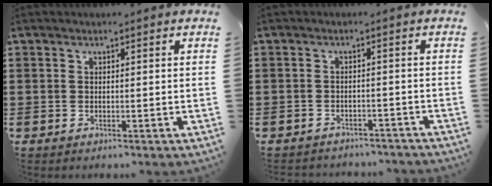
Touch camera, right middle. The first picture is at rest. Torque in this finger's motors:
{"motor_torque": [0.18, -0.04, 0.06, 0.05]}